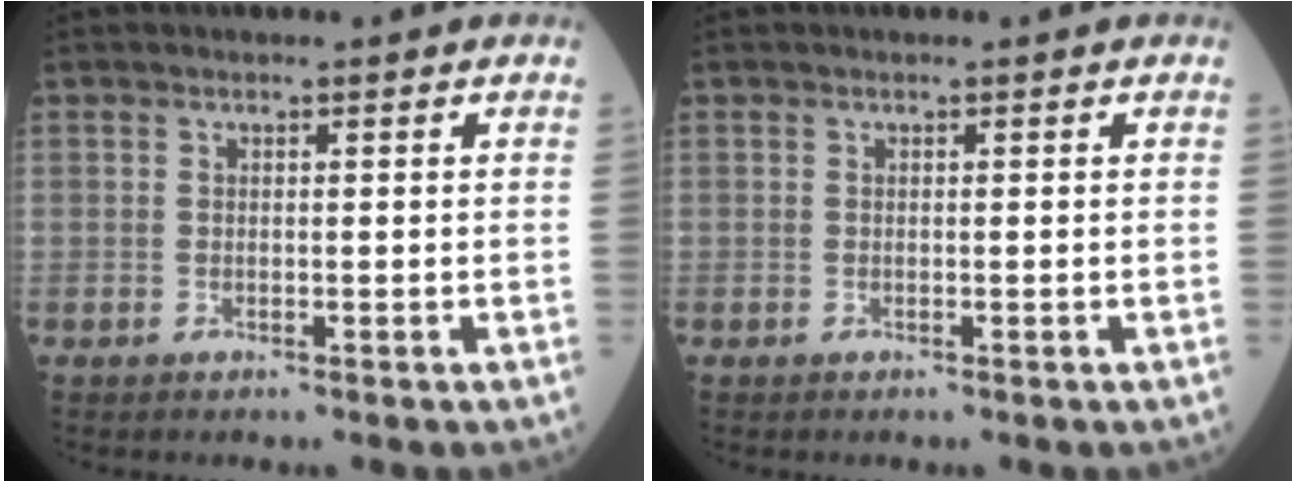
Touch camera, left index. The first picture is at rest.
{"total": 0.0}